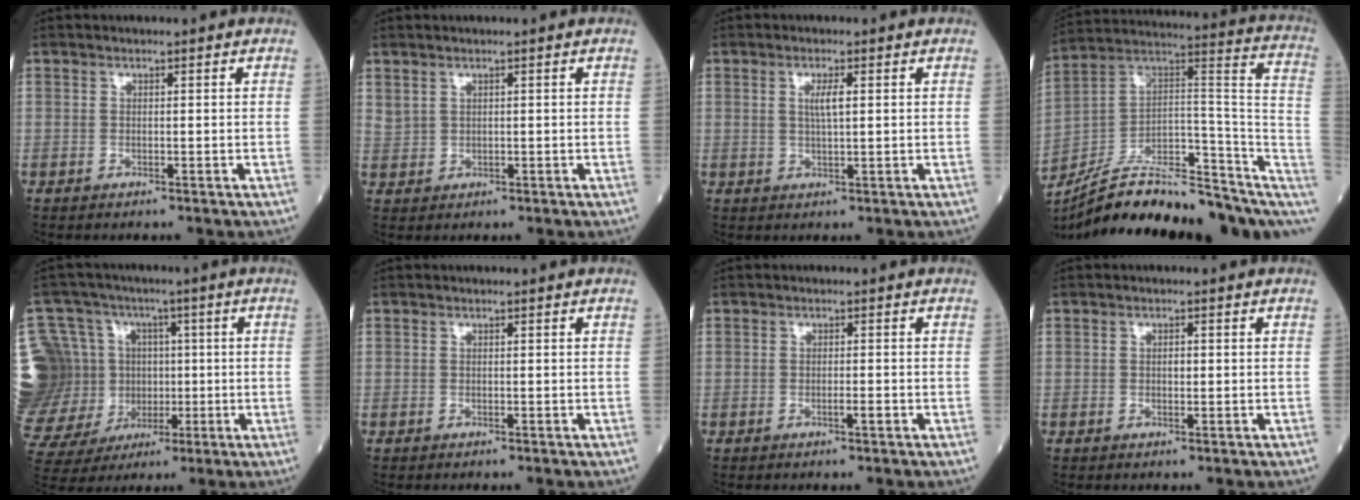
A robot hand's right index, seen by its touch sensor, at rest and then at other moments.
{"total": 1.3, "force": [1.1, 0.4, 0.5], "torque": [-0.009, 0.001, 0.028]}
{"total": 2.6, "force": [0.7, 0.3, 2.5], "torque": [-0.050, -0.001, 0.012]}
{"total": 22.5, "force": [-17.3, 5.6, 13.2], "torque": [-0.164, 0.046, -0.272]}
{"total": 22.5, "force": [0.4, 19.0, 12.0], "torque": [-0.323, 0.051, 0.036]}
{"total": 0.0}
{"total": 1.0, "force": [-0.4, 0.0, 0.9], "torque": [-0.014, 0.000, -0.007]}
{"total": 1.1, "force": [0.0, 0.5, 0.9], "torque": [-0.018, 0.001, 0.001]}